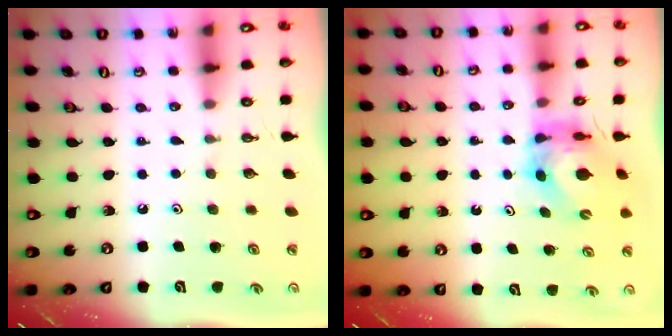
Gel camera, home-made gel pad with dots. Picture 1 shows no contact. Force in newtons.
{"total": 5.3, "press": 5.3, "slide": 0.6}